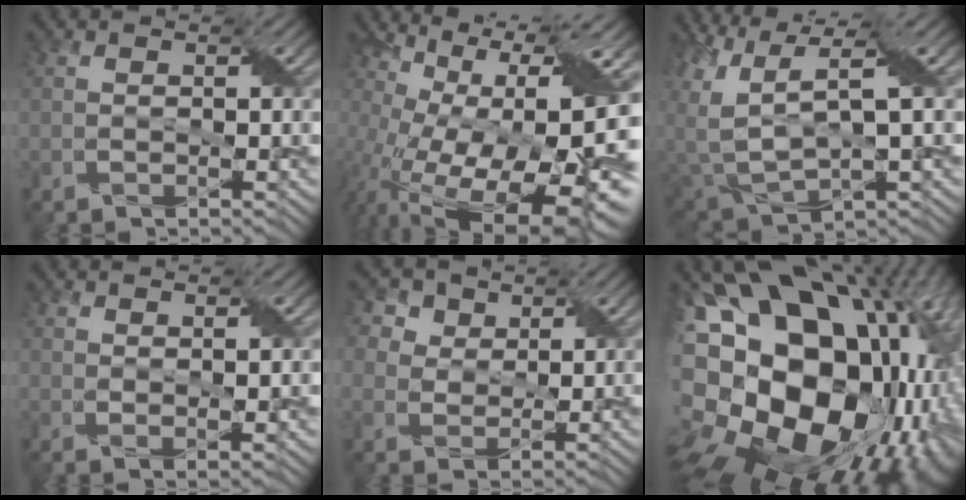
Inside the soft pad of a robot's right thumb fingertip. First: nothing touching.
{"total": 20.6, "force": [-2.6, 9.9, 17.9], "torque": [-0.238, -0.015, -0.024]}
{"total": 9.4, "force": [3.4, 4.4, 7.6], "torque": [-0.200, -0.009, 0.075]}
{"total": 1.9, "force": [1.1, 0.3, 1.5], "torque": [-0.031, -0.001, 0.024]}
{"total": 5.5, "force": [3.5, 3.8, 1.8], "torque": [-0.080, -0.001, 0.062]}
{"total": 23.5, "force": [2.2, 15.4, 17.5], "torque": [-0.337, -0.024, 0.049]}